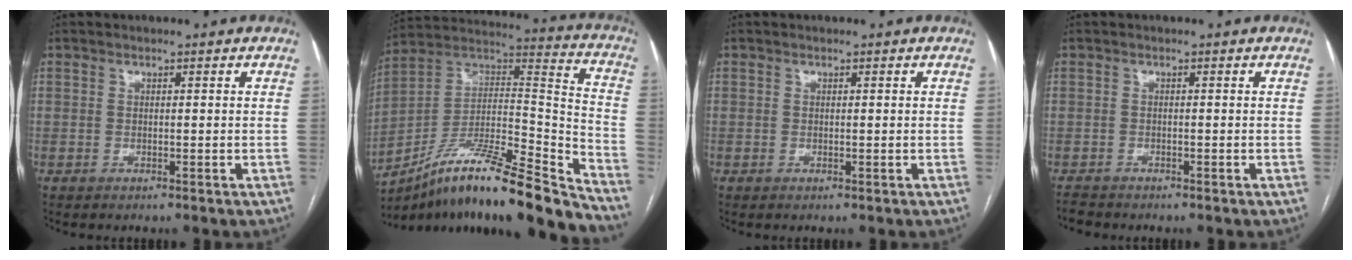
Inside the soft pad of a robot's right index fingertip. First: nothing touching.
{"total": 23.2, "force": [-18.8, 1.2, 13.6], "torque": [-0.192, 0.026, -0.320]}
{"total": 0.0}
{"total": 1.4, "force": [-1.3, 0.2, -0.3], "torque": [0.004, -0.006, -0.024]}